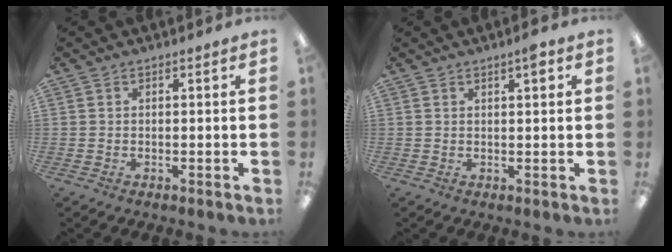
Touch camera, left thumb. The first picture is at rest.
{"total": 2.9, "force": [1.7, 0.7, 2.3], "torque": [-0.032, -0.002, 0.025]}